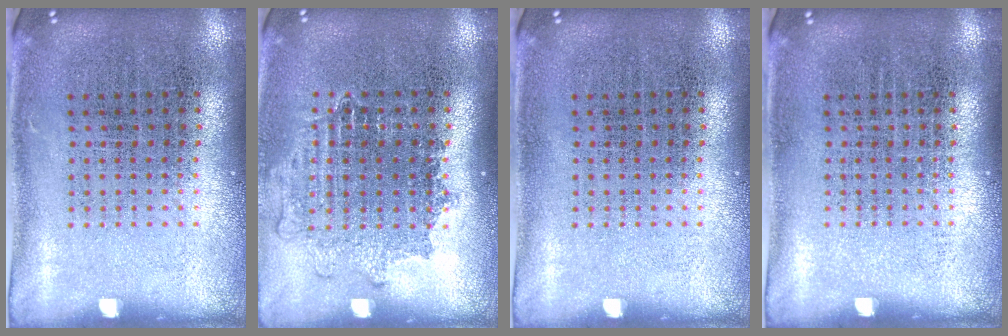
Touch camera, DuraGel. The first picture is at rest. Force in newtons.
{"total": 1.2, "press": 1.1, "slide": 0.6}
{"total": 0.0}
{"total": 0.0}